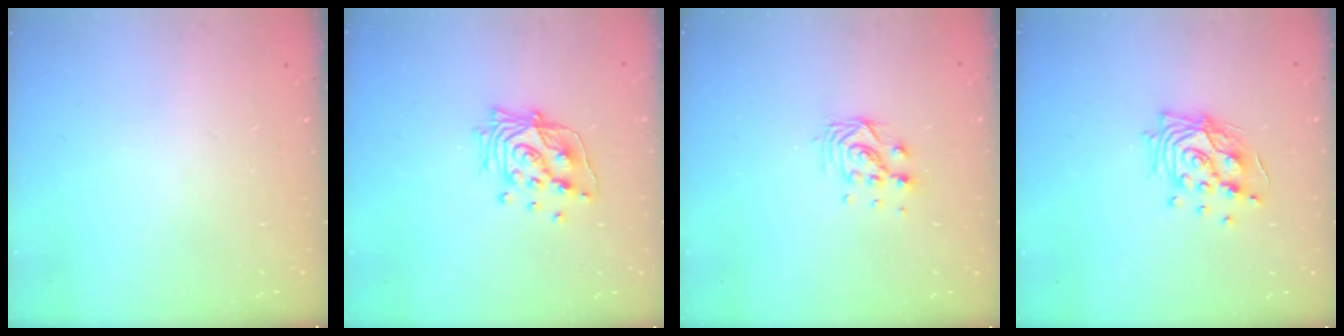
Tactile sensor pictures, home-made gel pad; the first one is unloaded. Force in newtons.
{"total": 14.4, "press": 14.4, "slide": 1.1}
{"total": 6.1, "press": 6.1, "slide": 0.3}
{"total": 14.4, "press": 13.6, "slide": 4.7}